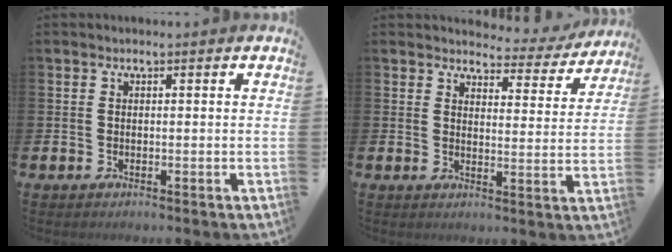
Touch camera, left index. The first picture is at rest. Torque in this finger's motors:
{"motor_torque": [0.95, -1.21, 0.40, 0.01]}